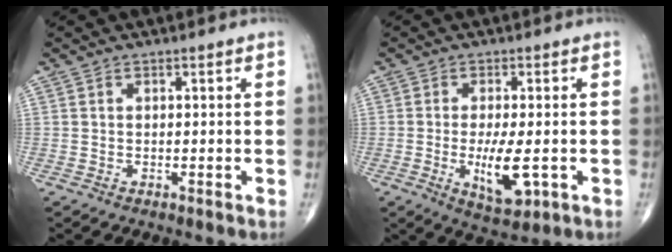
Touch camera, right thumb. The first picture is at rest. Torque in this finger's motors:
{"motor_torque": [1.32, 1.07, 1.11, -0.01, 0.31]}